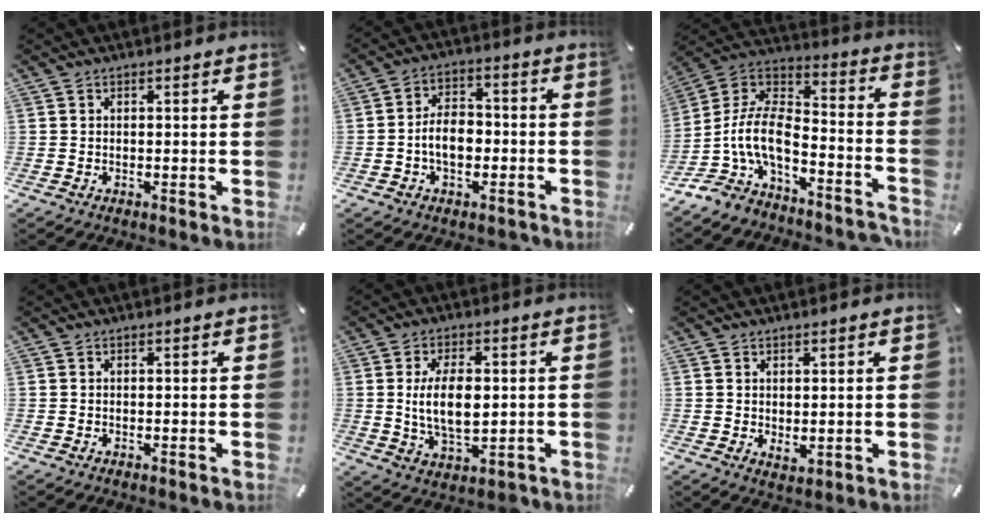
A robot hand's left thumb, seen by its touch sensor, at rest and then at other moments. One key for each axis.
{"total": 8.2, "fx": -2.2, "fy": 5.6, "fz": 5.5, "tx": -0.105, "ty": 0.021, "tz": -0.038}
{"total": 11.6, "fx": -4.6, "fy": 6.8, "fz": 8.2, "tx": -0.186, "ty": -0.006, "tz": -0.089}
{"total": 0.0}
{"total": 10.7, "fx": 0.1, "fy": 5.9, "fz": 8.9, "tx": -0.170, "ty": 0.002, "tz": 0.000}
{"total": 1.8, "fx": 0.9, "fy": 1.1, "fz": 1.0, "tx": -0.013, "ty": -0.003, "tz": 0.015}